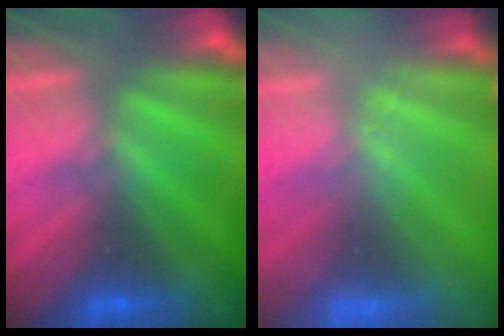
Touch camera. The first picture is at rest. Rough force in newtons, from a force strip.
{"total": 2.5}